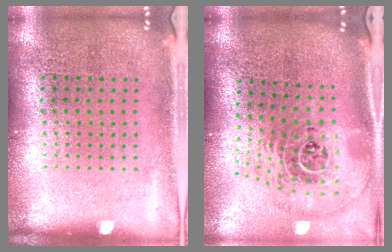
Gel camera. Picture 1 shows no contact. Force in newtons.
{"total": 2.7, "press": 1.8, "slide": 2.0}